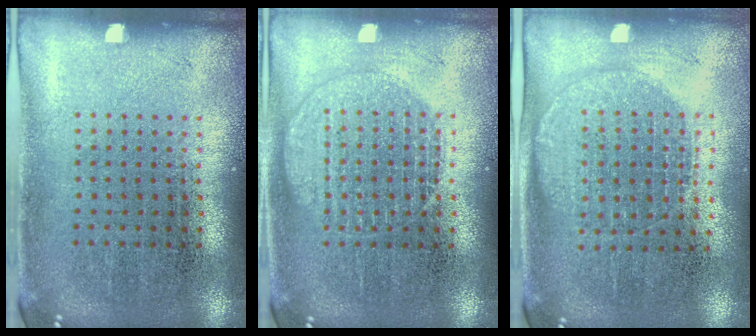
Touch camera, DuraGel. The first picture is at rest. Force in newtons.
{"total": 2.3, "press": 2.3, "slide": 0.4}
{"total": 1.3, "press": 1.2, "slide": 0.5}